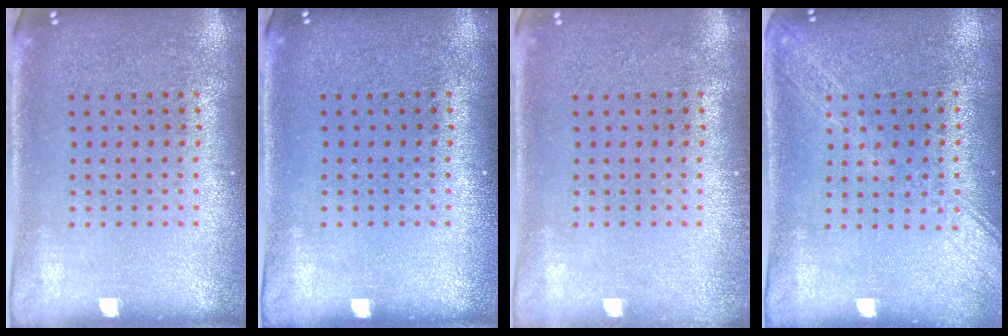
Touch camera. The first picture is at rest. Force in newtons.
{"total": 0.0}
{"total": 0.8, "press": 0.8, "slide": 0.1}
{"total": 1.6, "press": 1.5, "slide": 0.6}